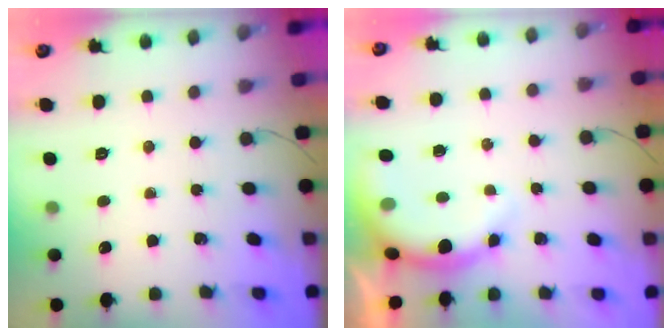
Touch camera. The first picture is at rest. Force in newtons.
{"total": 8.3, "press": 8.2, "slide": 1.0}